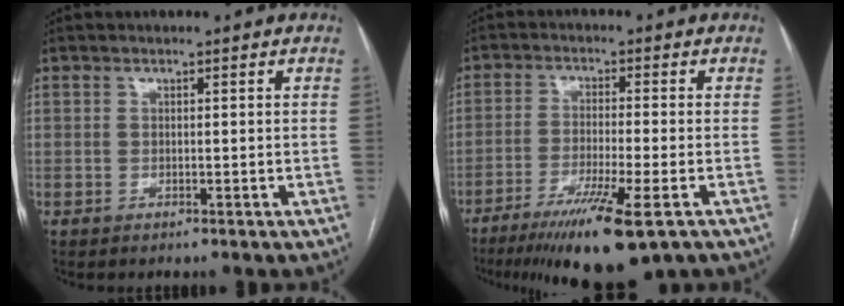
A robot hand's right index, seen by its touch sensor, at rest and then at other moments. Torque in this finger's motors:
{"motor_torque": [1.44, -0.70, 0.67, 0.17]}